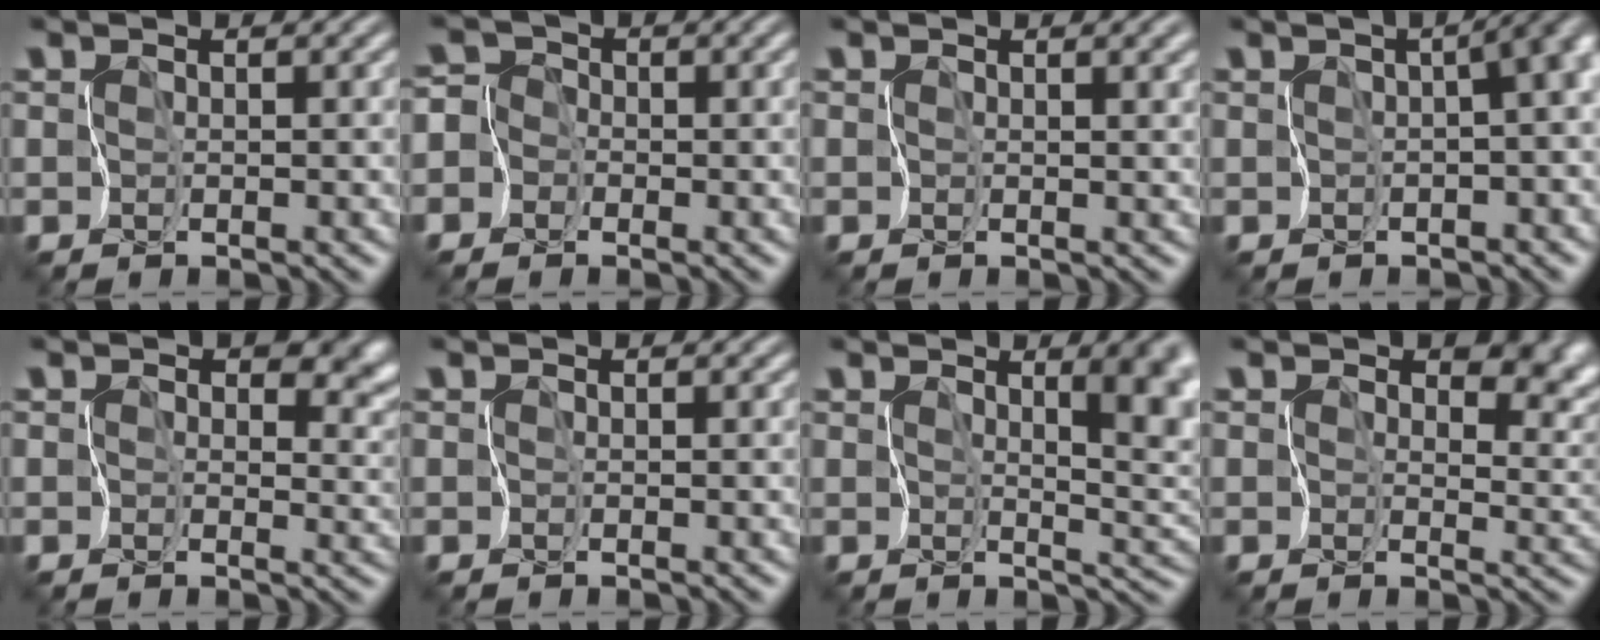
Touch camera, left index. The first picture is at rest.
{"total": 4.7, "force": [-2.9, 3.6, 1.2], "torque": [-0.017, 0.009, -0.066]}
{"total": 2.2, "force": [0.6, 1.0, 1.8], "torque": [-0.020, -0.004, 0.011]}
{"total": 7.1, "force": [-0.7, 3.6, 6.1], "torque": [-0.042, 0.008, -0.017]}
{"total": 6.1, "force": [1.7, 4.4, 3.9], "torque": [-0.045, -0.009, 0.024]}
{"total": 0.0}
{"total": 7.1, "force": [1.7, 3.0, 6.2], "torque": [-0.070, -0.008, 0.031]}
{"total": 7.3, "force": [2.8, 4.8, 4.8], "torque": [-0.061, -0.006, 0.042]}